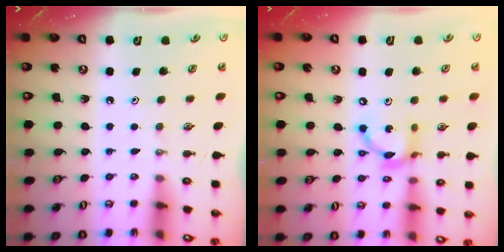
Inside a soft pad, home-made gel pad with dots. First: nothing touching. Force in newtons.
{"total": 11.5, "press": 11.5, "slide": 0.7}